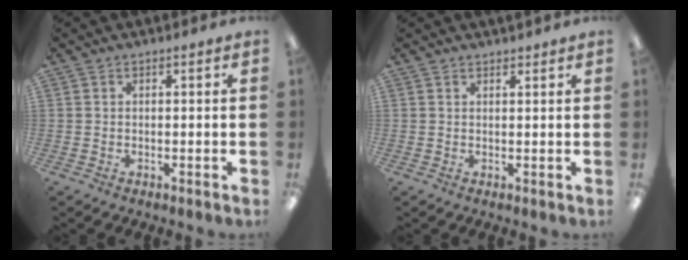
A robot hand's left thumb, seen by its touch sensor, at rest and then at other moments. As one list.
[{"total": 1.2, "force": [1.2, 0.0, 0.1], "torque": [-0.002, -0.002, 0.022]}]